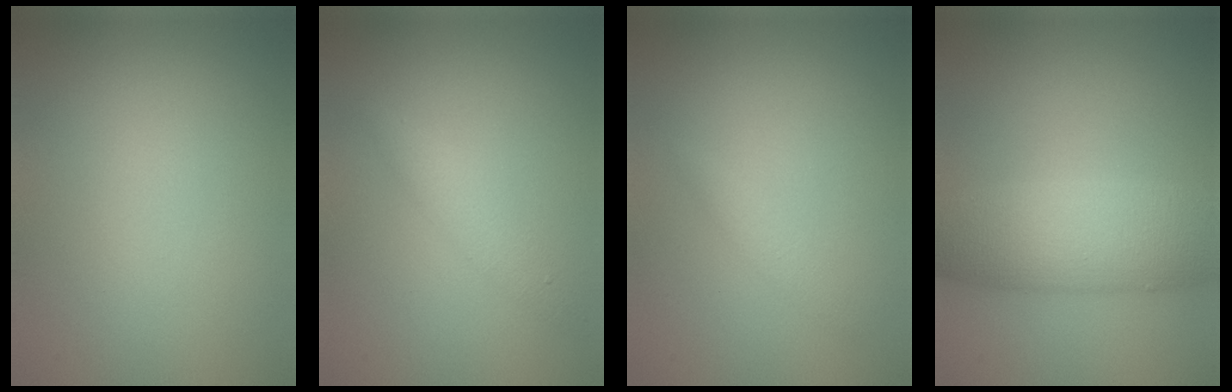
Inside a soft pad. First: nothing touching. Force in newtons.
{"total": 1.7, "press": 1.7, "slide": 0.0}
{"total": 0.9, "press": 0.9, "slide": 0.0}
{"total": 7.1, "press": 7.1, "slide": 0.2}